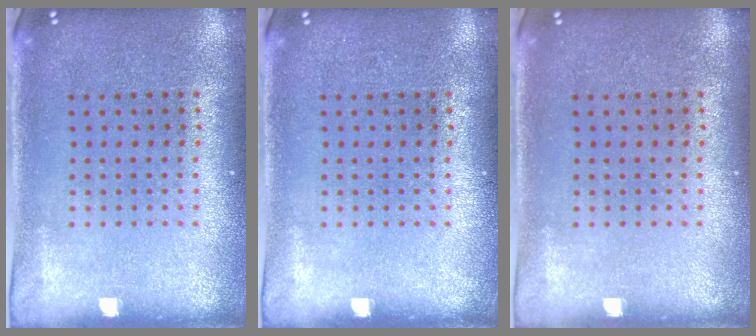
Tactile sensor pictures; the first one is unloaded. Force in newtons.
{"total": 0.0}
{"total": 0.0}